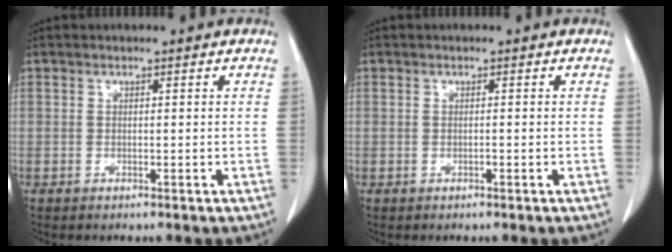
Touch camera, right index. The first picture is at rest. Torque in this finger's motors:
{"motor_torque": [0.12, 0.12, 0.03, 0.04]}